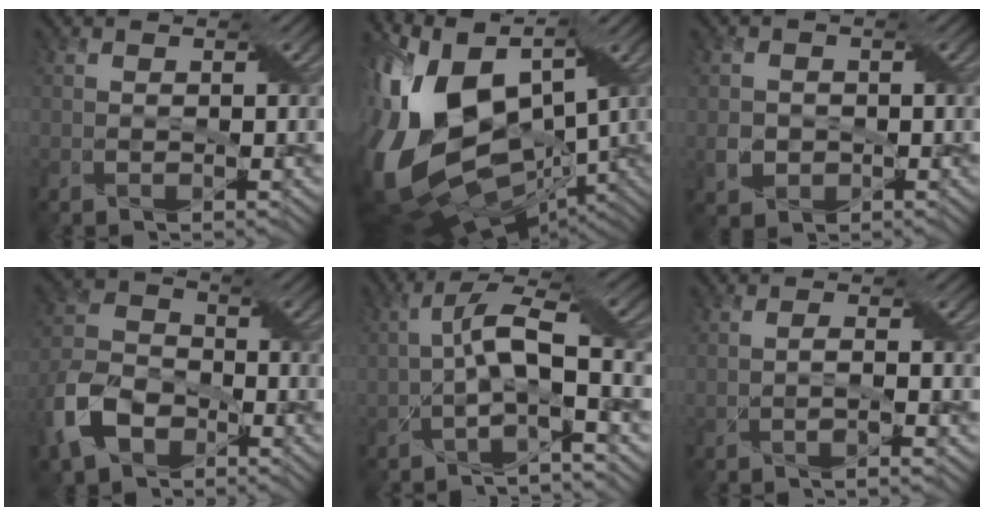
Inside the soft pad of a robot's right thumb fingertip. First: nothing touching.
{"total": 20.5, "force": [-0.3, 12.8, 16.0], "torque": [-0.361, -0.029, 0.015]}
{"total": 2.3, "force": [-0.8, 2.1, 0.5], "torque": [-0.012, -0.006, -0.018]}
{"total": 9.0, "force": [-5.1, 5.7, 4.8], "torque": [-0.123, -0.008, -0.123]}
{"total": 7.3, "force": [-1.5, 1.8, 6.9], "torque": [-0.132, 0.015, -0.040]}
{"total": 1.4, "force": [-0.9, -0.4, 0.9], "torque": [-0.018, 0.004, -0.023]}